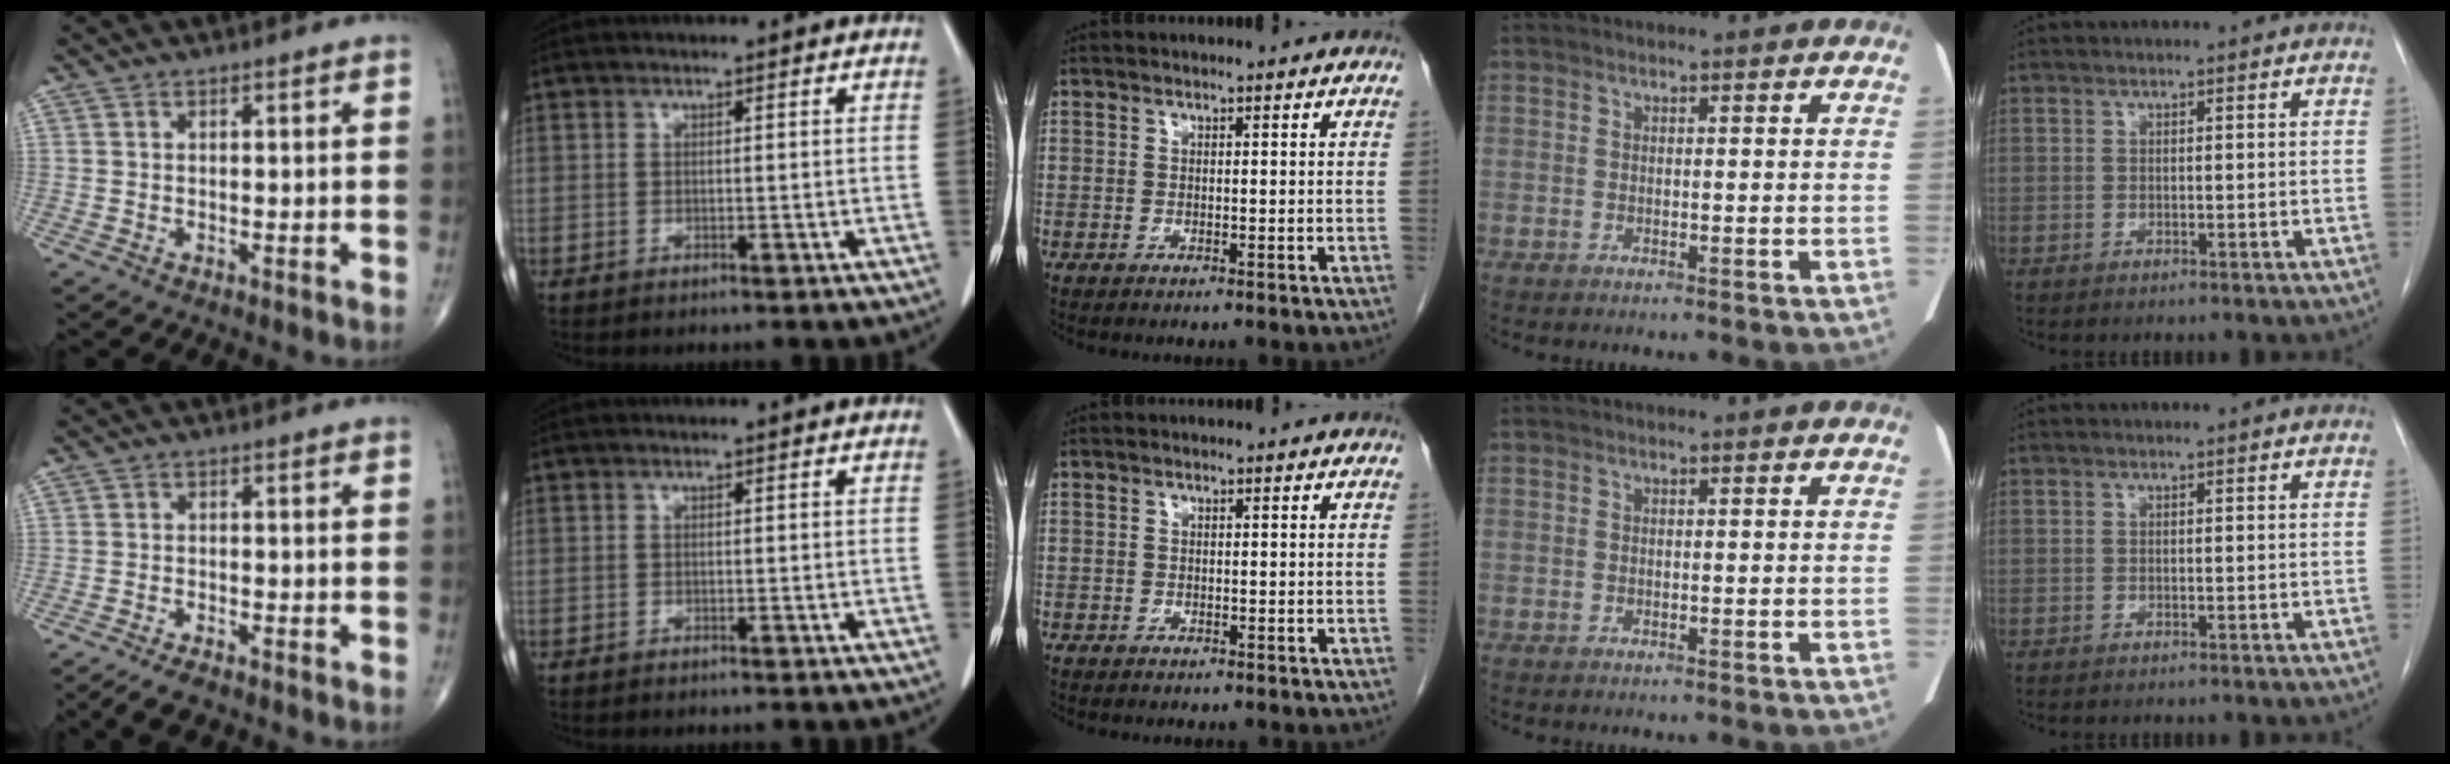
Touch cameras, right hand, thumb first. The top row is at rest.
{"thumb": {"total": 3.3, "force": [-2.7, 0.8, 1.7], "torque": [-0.038, 0.005, -0.049]}, "middle": {"total": 0.9, "force": [-0.7, 0.5, 0.1], "torque": [-0.009, 0.002, -0.012]}}